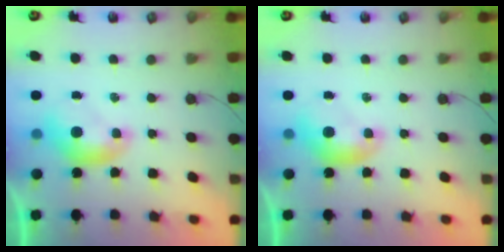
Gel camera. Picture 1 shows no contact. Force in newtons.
{"total": 0.0}